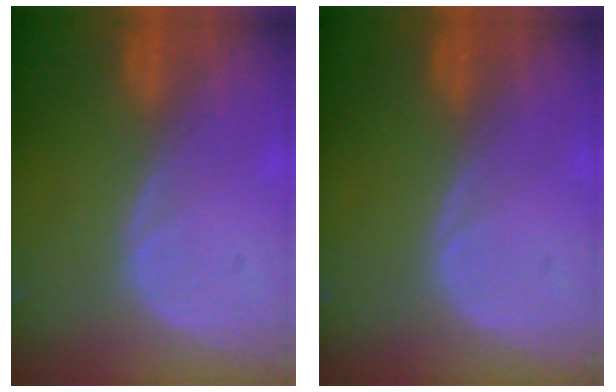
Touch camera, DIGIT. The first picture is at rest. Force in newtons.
{"total": 0.0}